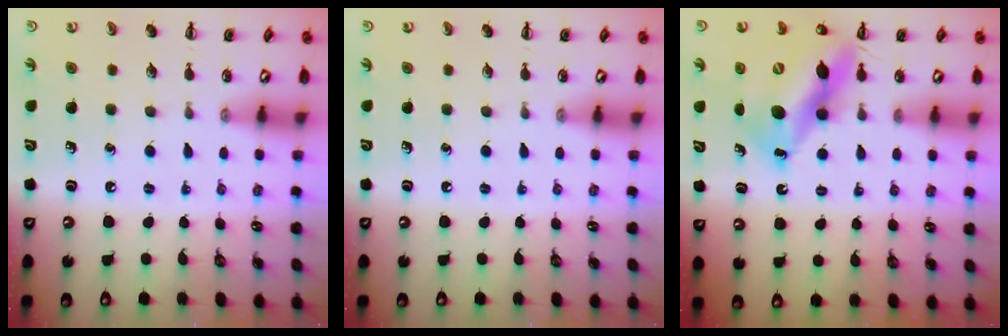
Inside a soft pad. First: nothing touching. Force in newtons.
{"total": 0.0}
{"total": 14.6, "press": 14.0, "slide": 4.1}